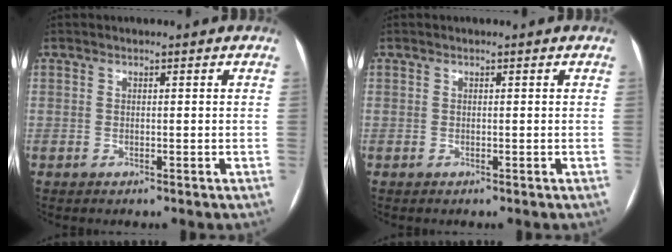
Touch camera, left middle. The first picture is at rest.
{"total": 0.0}